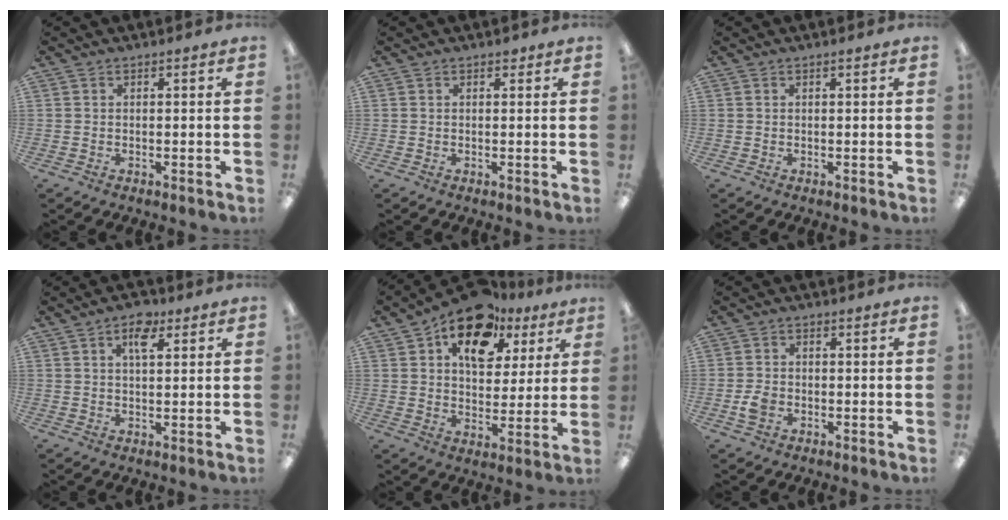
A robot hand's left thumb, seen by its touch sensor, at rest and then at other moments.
{"total": 0.9, "force": [0.6, 0.5, 0.5], "torque": [-0.002, -0.002, 0.008]}
{"total": 0.0}
{"total": 5.3, "force": [2.8, 2.5, 3.7], "torque": [-0.051, -0.006, 0.042]}
{"total": 15.3, "force": [9.1, 9.5, 7.9], "torque": [-0.122, -0.042, 0.163]}
{"total": 3.3, "force": [-1.3, 2.6, 1.6], "torque": [-0.033, 0.004, -0.024]}